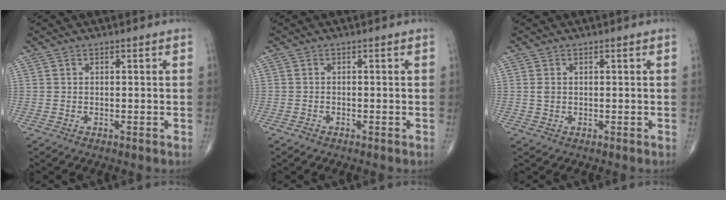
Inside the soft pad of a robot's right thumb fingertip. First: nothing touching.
{"total": 0.6, "force": [-0.5, 0.3, 0.1], "torque": [-0.003, 0.000, -0.013]}
{"total": 1.1, "force": [0.1, 0.8, 0.7], "torque": [-0.015, -0.001, 0.004]}